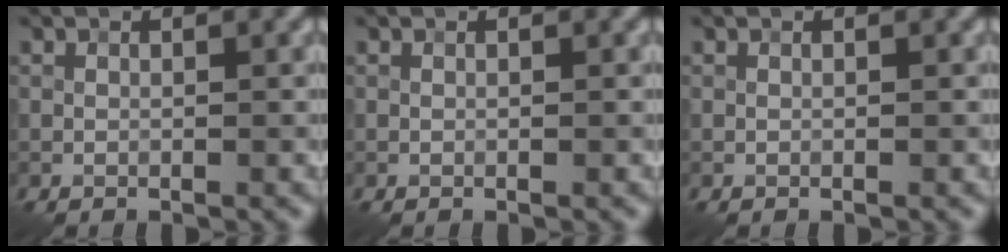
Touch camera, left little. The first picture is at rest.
{"total": 0.0}
{"total": 0.0}